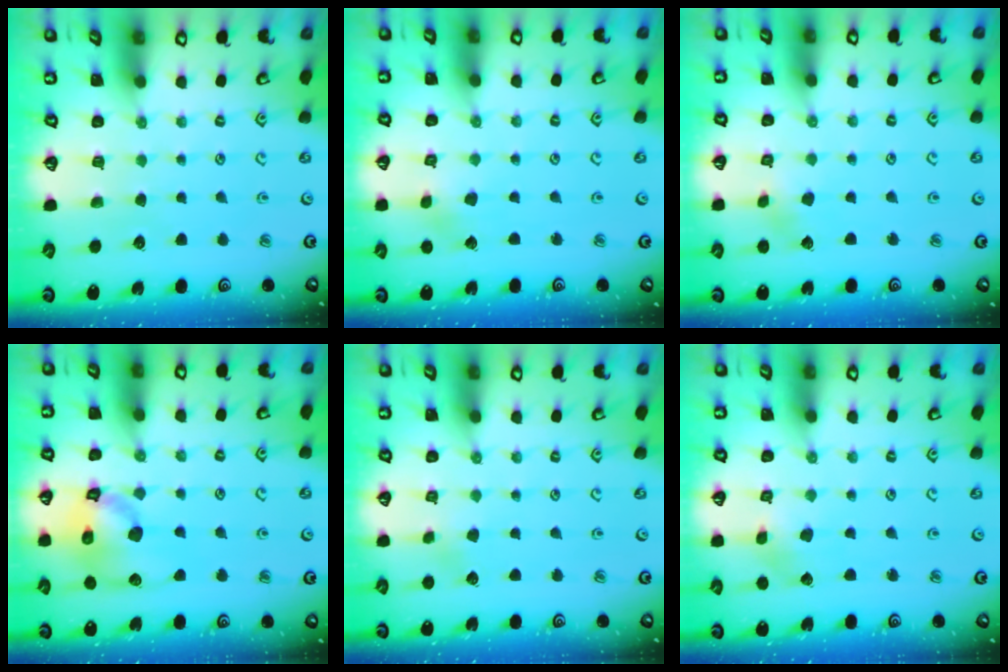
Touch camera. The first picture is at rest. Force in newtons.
{"total": 2.6, "press": 2.6, "slide": 0.4}
{"total": 2.5, "press": 2.4, "slide": 0.7}
{"total": 14.4, "press": 14.3, "slide": 2.1}
{"total": 2.9, "press": 2.9, "slide": 0.2}
{"total": 3.0, "press": 2.9, "slide": 0.5}